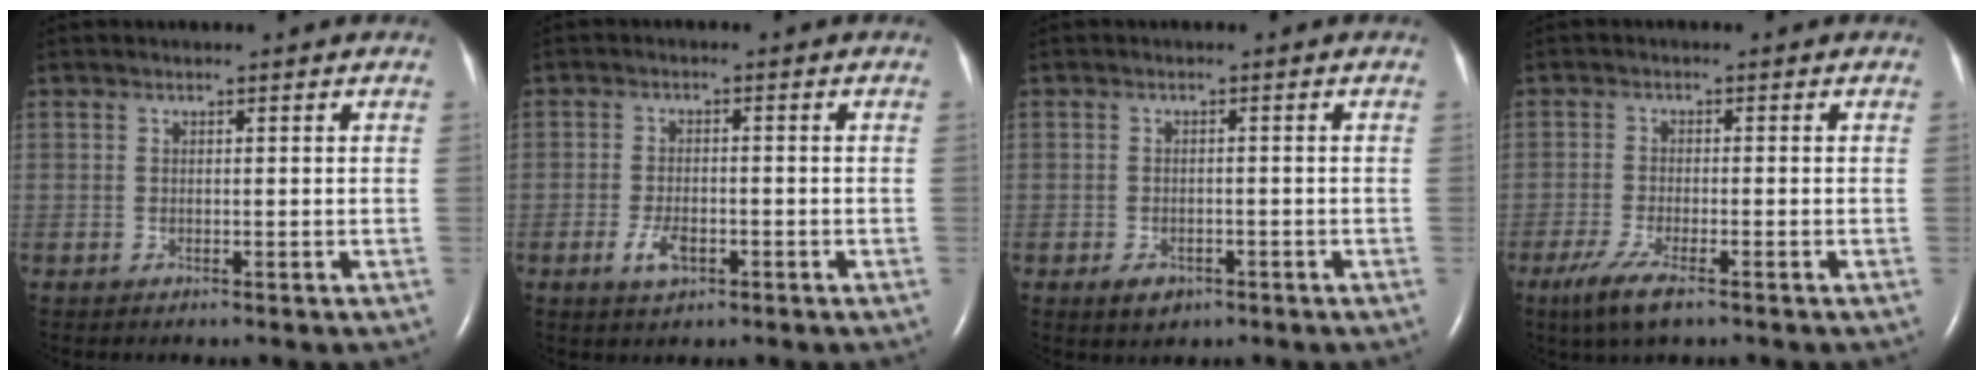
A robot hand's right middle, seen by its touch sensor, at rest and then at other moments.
{"total": 3.6, "force": [-1.7, 1.6, 2.7], "torque": [-0.060, -0.001, -0.028]}
{"total": 2.8, "force": [-1.6, 1.8, 1.4], "torque": [-0.026, -0.001, -0.014]}
{"total": 5.4, "force": [-3.4, 0.9, 4.1], "torque": [-0.092, -0.016, -0.060]}